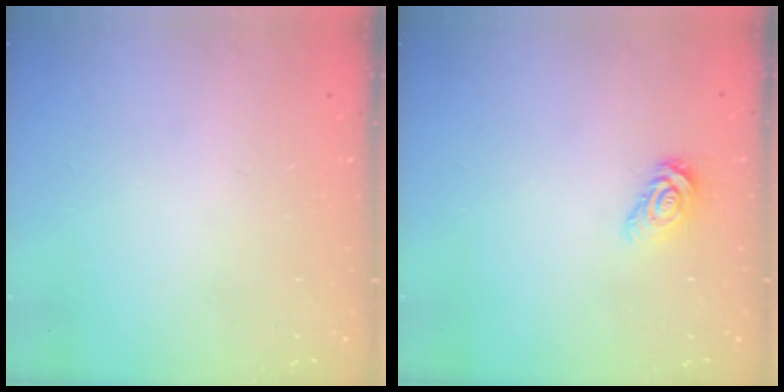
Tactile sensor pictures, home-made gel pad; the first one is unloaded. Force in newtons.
{"total": 5.1, "press": 5.1, "slide": 0.3}